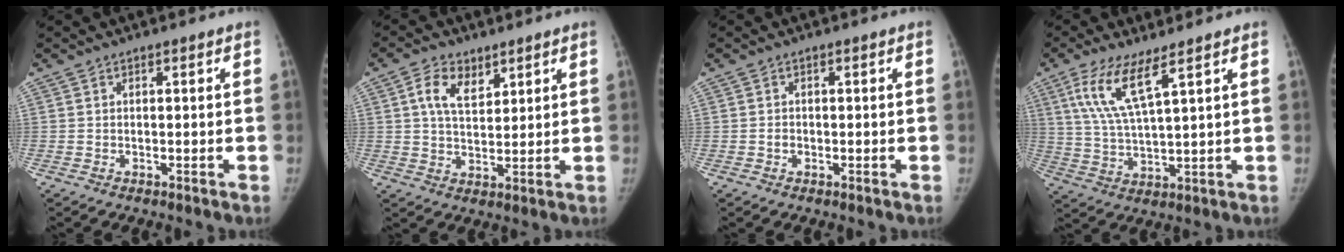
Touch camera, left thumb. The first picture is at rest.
{"total": 6.9, "force": [3.3, 4.0, 4.5], "torque": [-0.065, -0.017, 0.061]}
{"total": 1.0, "force": [-0.3, 0.8, 0.4], "torque": [-0.003, 0.004, -0.005]}
{"total": 9.4, "force": [5.1, 1.9, 7.7], "torque": [-0.168, -0.023, 0.108]}